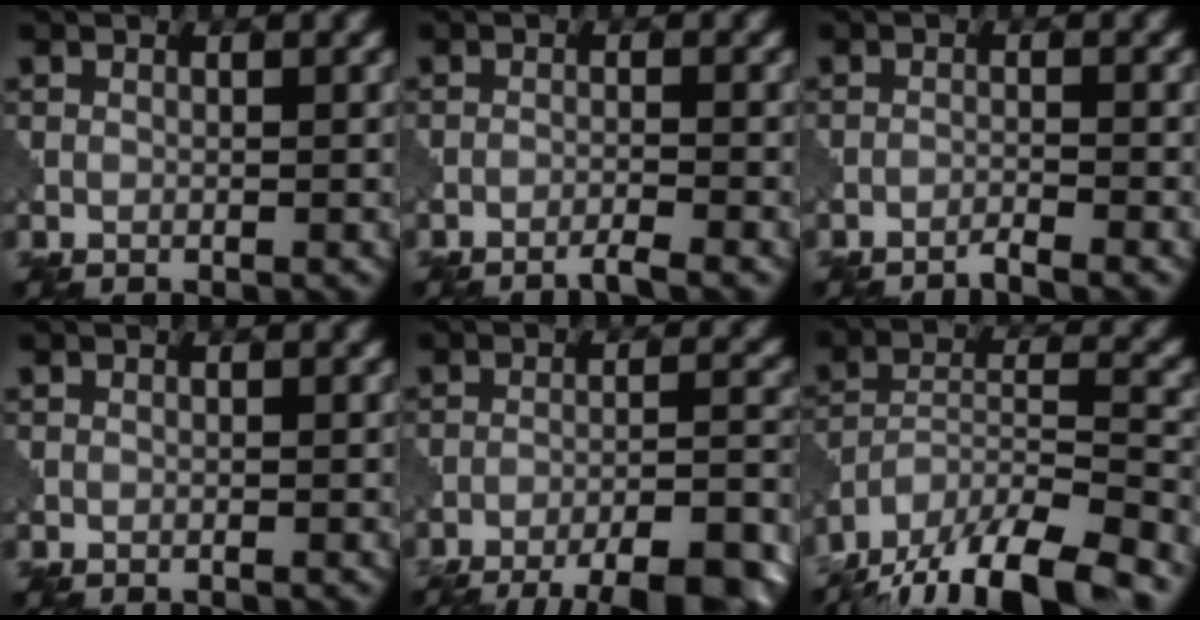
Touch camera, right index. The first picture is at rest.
{"total": 1.9, "force": [-1.5, 0.1, 1.2], "torque": [-0.012, 0.002, -0.040]}
{"total": 1.5, "force": [-1.3, 0.1, 0.8], "torque": [-0.004, 0.002, -0.036]}
{"total": 0.0}
{"total": 12.7, "force": [-10.4, 3.3, 6.6], "torque": [-0.082, -0.002, -0.129]}
{"total": 13.5, "force": [-11.2, 3.6, 6.6], "torque": [-0.115, -0.014, -0.176]}